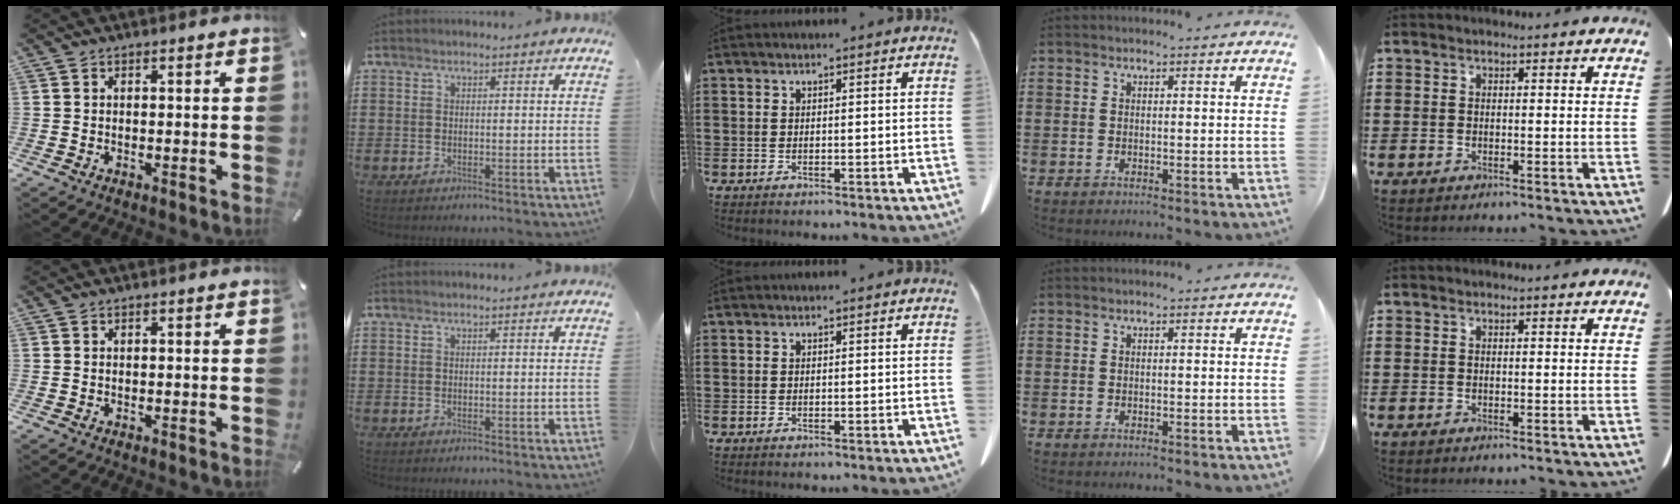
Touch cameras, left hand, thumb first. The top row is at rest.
{}